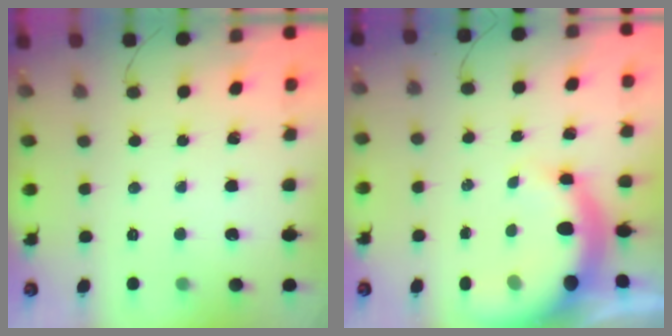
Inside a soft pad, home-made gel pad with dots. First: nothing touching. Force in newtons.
{"total": 9.4, "press": 9.2, "slide": 1.8}